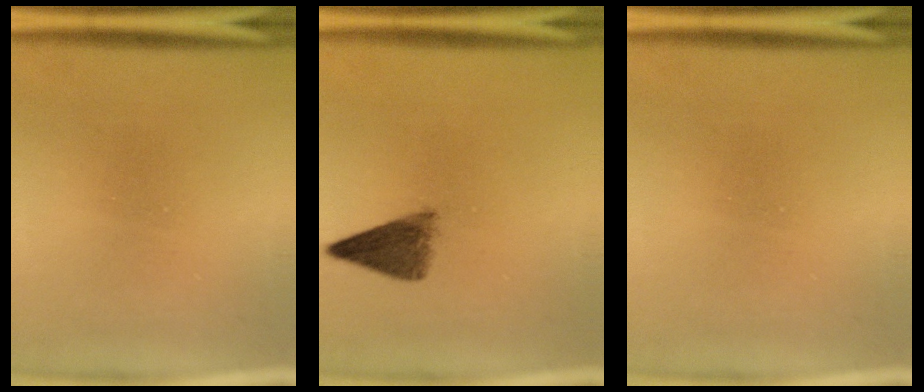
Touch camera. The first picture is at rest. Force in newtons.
{"total": 4.6}
{"total": 0.0}